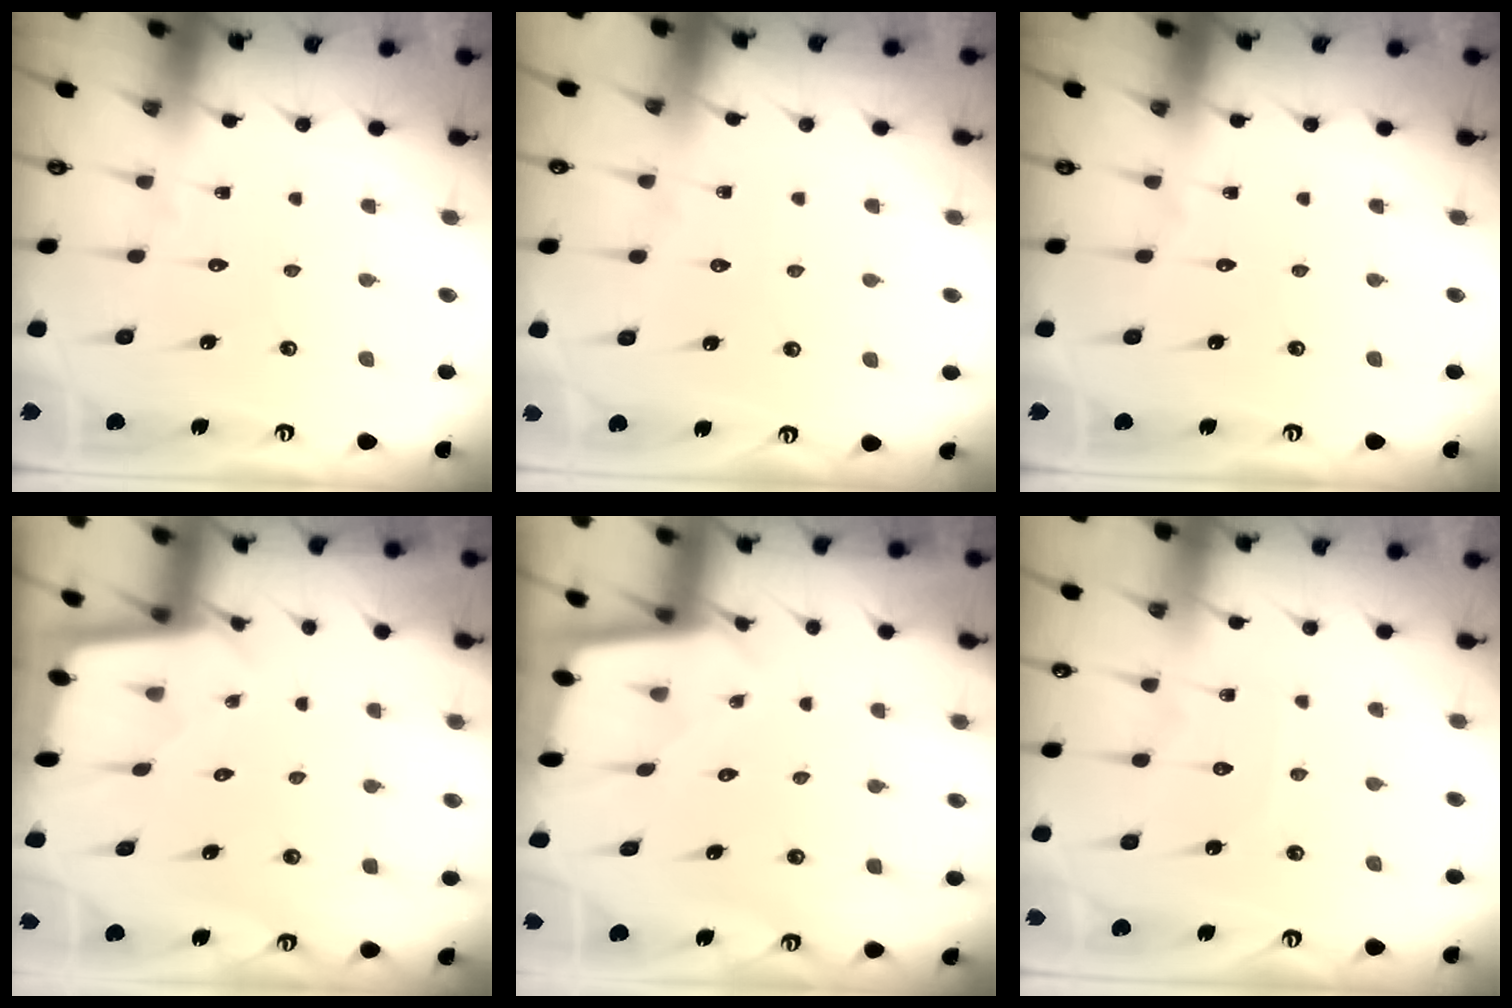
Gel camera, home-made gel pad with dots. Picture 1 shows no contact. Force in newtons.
{"total": 1.8, "press": 1.8, "slide": 0.4}
{"total": 0.0}
{"total": 2.0, "press": 2.0, "slide": 0.2}
{"total": 1.7, "press": 1.7, "slide": 0.2}
{"total": 2.9, "press": 2.9, "slide": 0.4}